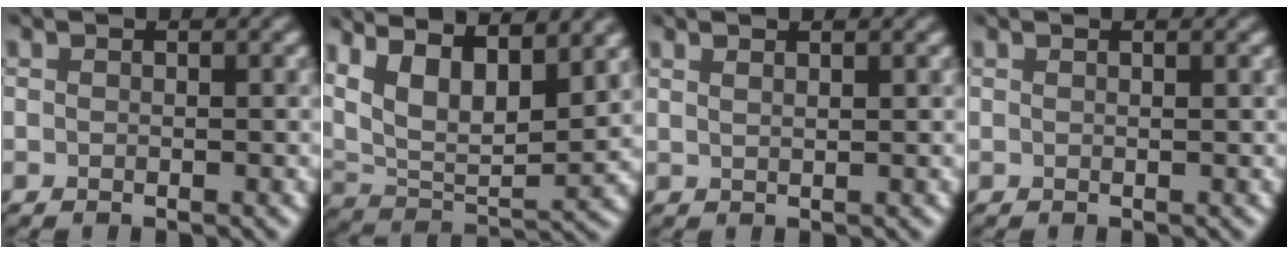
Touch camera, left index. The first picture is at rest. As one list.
[{"total": 14.7, "force": [7.6, 6.1, 11.0], "torque": [-0.199, 0.041, 0.117]}, {"total": 2.5, "force": [1.5, 1.1, 1.7], "torque": [-0.001, 0.008, -0.006]}, {"total": 0.9, "force": [0.5, 0.4, 0.7], "torque": [-0.002, 0.002, 0.000]}]